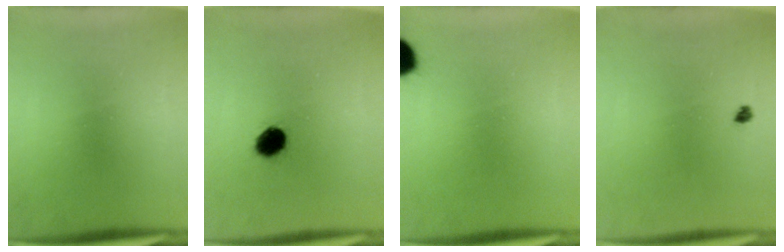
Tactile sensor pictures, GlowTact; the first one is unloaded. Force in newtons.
{"total": 5.9}
{"total": 7.0}
{"total": 1.0}